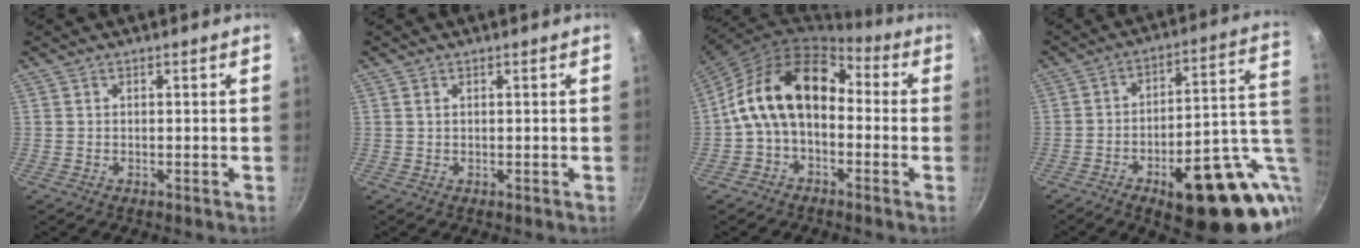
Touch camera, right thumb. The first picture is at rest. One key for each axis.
{"total": 0.6, "fx": 0.3, "fy": 0.3, "fz": 0.4, "tx": -0.008, "ty": 0.001, "tz": 0.005}
{"total": 15.1, "fx": -0.6, "fy": 10.0, "fz": 11.2, "tx": -0.176, "ty": 0.052, "tz": -0.032}
{"total": 25.5, "fx": -7.1, "fy": 10.6, "fz": 22.1, "tx": -0.238, "ty": 0.021, "tz": -0.084}